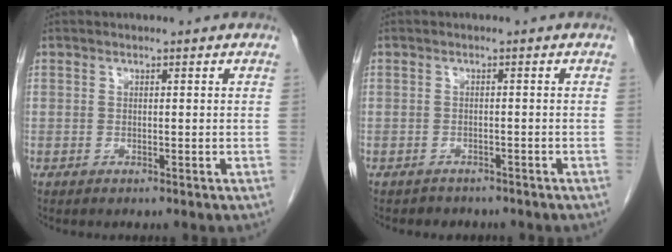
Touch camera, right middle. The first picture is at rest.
{"total": 2.8, "force": [-2.4, 1.4, 0.2], "torque": [-0.012, 0.003, -0.031]}